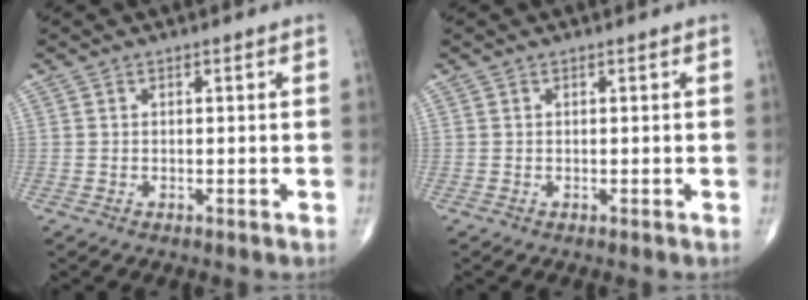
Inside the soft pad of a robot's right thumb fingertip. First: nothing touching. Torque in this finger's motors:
{"motor_torque": [0.01, 0.01, 0.00, 0.00, 0.00]}